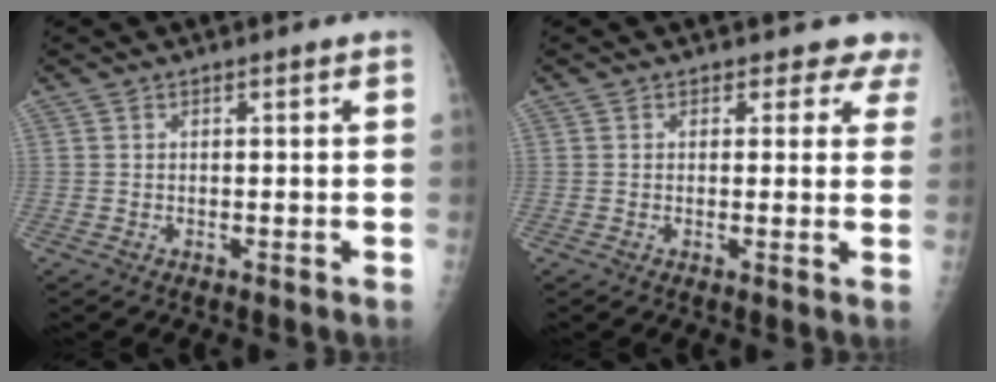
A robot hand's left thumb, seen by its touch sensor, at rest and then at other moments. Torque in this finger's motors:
{"motor_torque": [-0.09, 0.00, 0.06, 0.05, 0.03]}